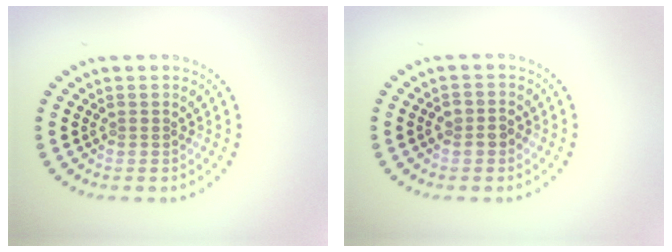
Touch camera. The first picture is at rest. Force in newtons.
{"total": 1.6, "press": 1.6, "slide": 0.4}